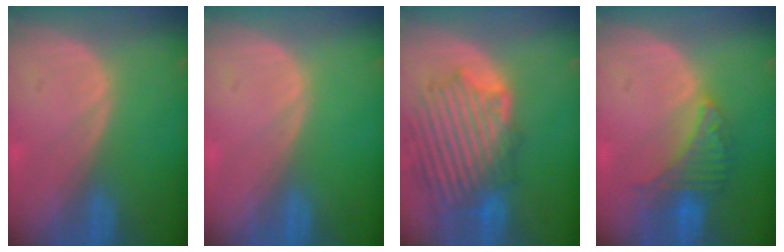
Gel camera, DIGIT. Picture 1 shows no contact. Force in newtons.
{"total": 0.0}
{"total": 10.9, "press": 10.5, "slide": 2.9}
{"total": 5.5, "press": 5.5, "slide": 0.4}